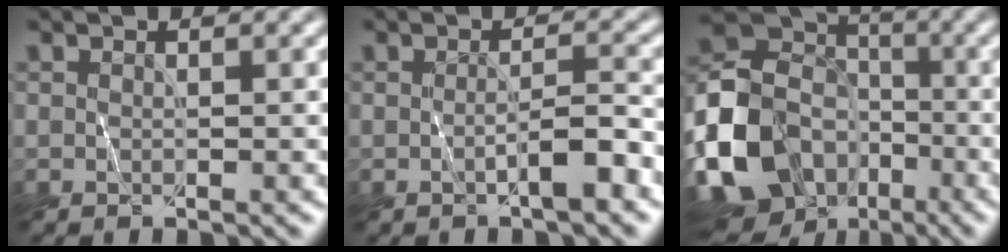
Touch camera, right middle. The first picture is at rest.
{"total": 2.5, "force": [-1.1, 0.3, 2.2], "torque": [-0.032, 0.007, -0.022]}
{"total": 14.2, "force": [-5.4, 11.4, 6.7], "torque": [-0.165, -0.014, -0.109]}